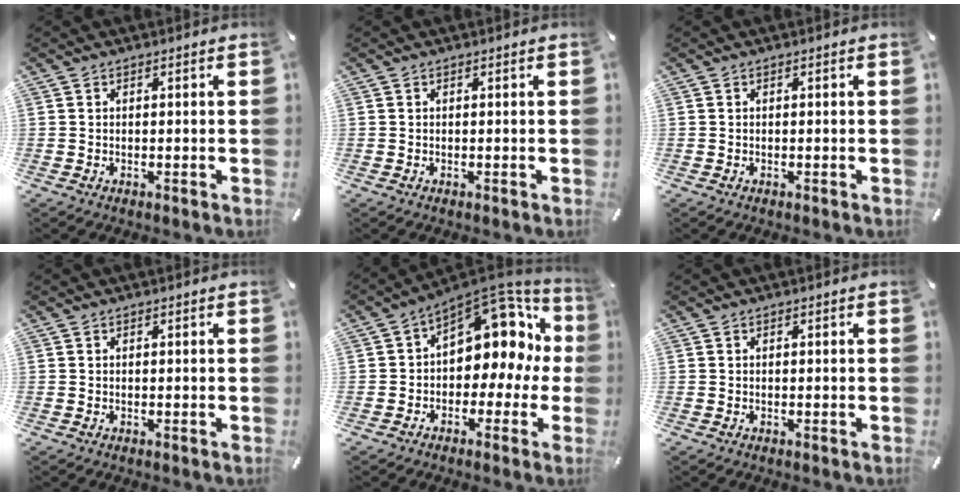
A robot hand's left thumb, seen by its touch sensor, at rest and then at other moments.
{"total": 0.0}
{"total": 0.0}
{"total": 0.0}
{"total": 12.5, "force": [5.9, 8.2, 7.5], "torque": [-0.102, -0.058, 0.102]}
{"total": 0.0}